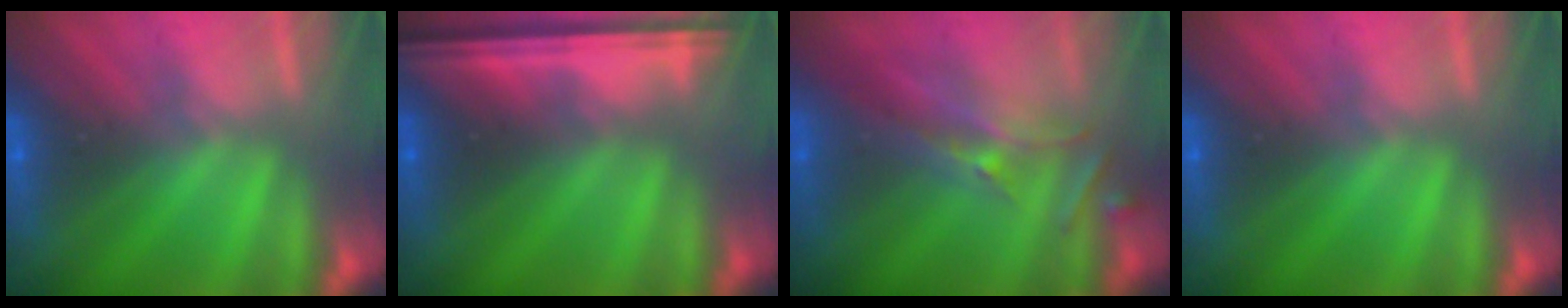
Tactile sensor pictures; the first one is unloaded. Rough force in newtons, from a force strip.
{"total": 7.5}
{"total": 2.6}
{"total": 0.0}